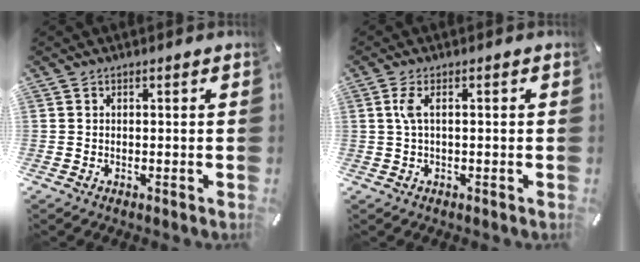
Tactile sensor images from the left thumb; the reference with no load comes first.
{"total": 3.6, "force": [0.2, 0.9, 3.5], "torque": [-0.073, 0.000, -0.001]}